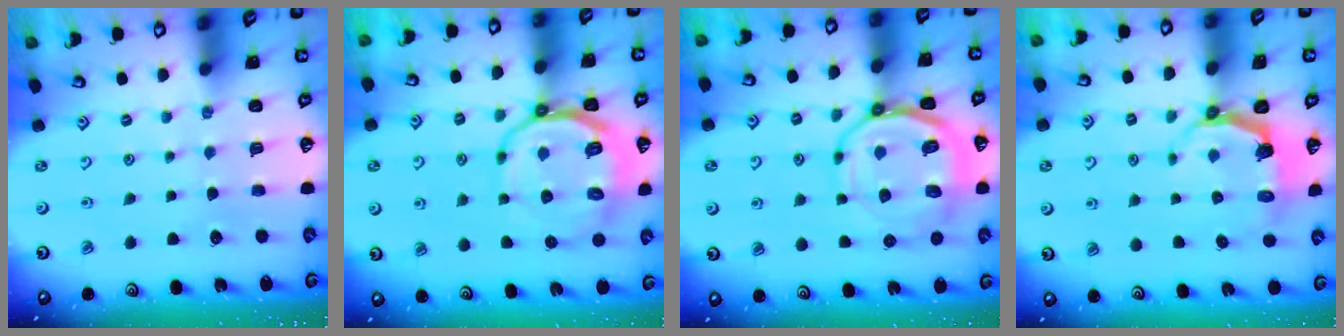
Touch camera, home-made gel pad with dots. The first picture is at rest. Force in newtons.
{"total": 13.7, "press": 13.4, "slide": 3.2}
{"total": 14.0, "press": 13.8, "slide": 2.3}
{"total": 4.3, "press": 2.8, "slide": 3.3}